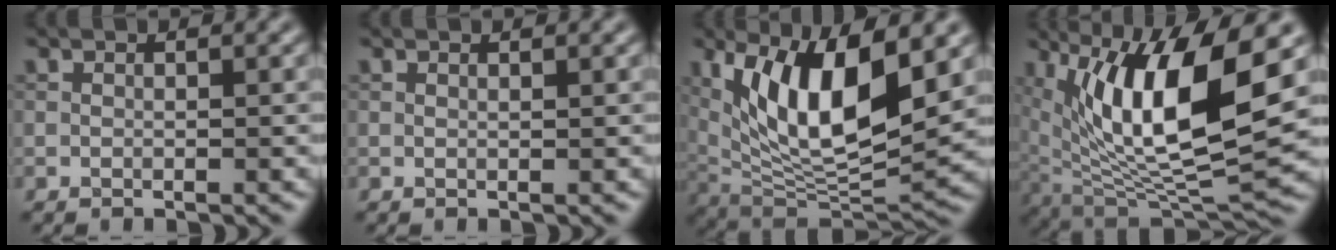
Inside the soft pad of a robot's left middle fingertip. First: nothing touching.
{"total": 0.0}
{"total": 11.5, "force": [3.4, 4.1, 10.3], "torque": [-0.174, -0.011, 0.064]}
{"total": 13.1, "force": [3.9, 4.0, 11.8], "torque": [-0.208, -0.009, 0.076]}